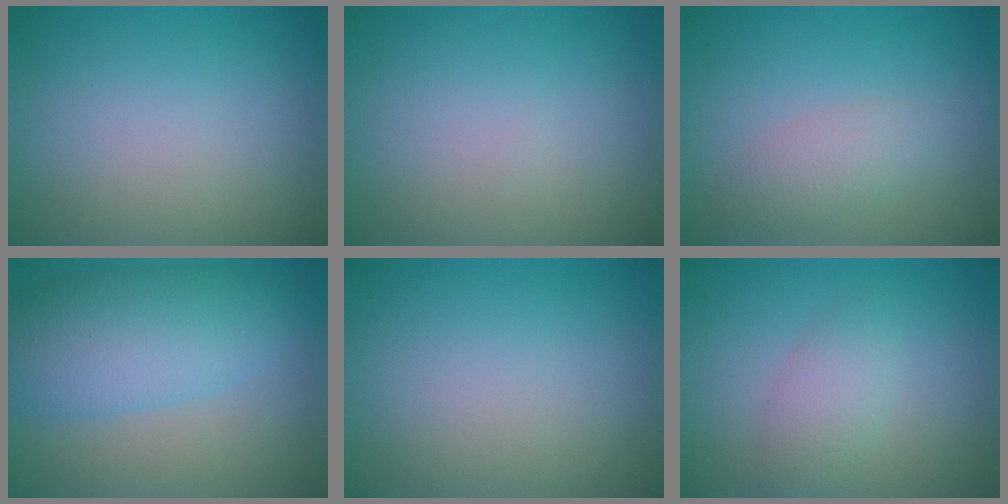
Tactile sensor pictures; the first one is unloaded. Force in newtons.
{"total": 0.0}
{"total": 2.4, "press": 2.4, "slide": 0.1}
{"total": 7.0, "press": 7.0, "slide": 0.3}
{"total": 0.0}
{"total": 2.4, "press": 2.4, "slide": 0.0}